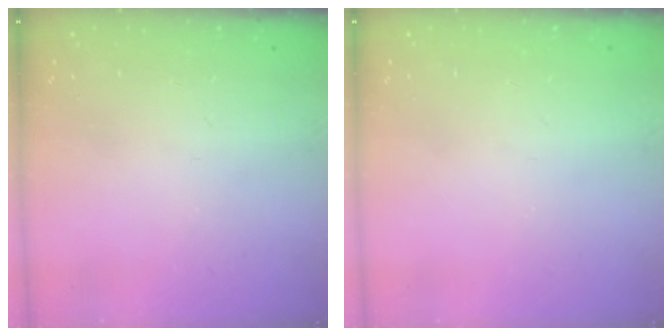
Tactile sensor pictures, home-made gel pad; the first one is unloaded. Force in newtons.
{"total": 0.0}